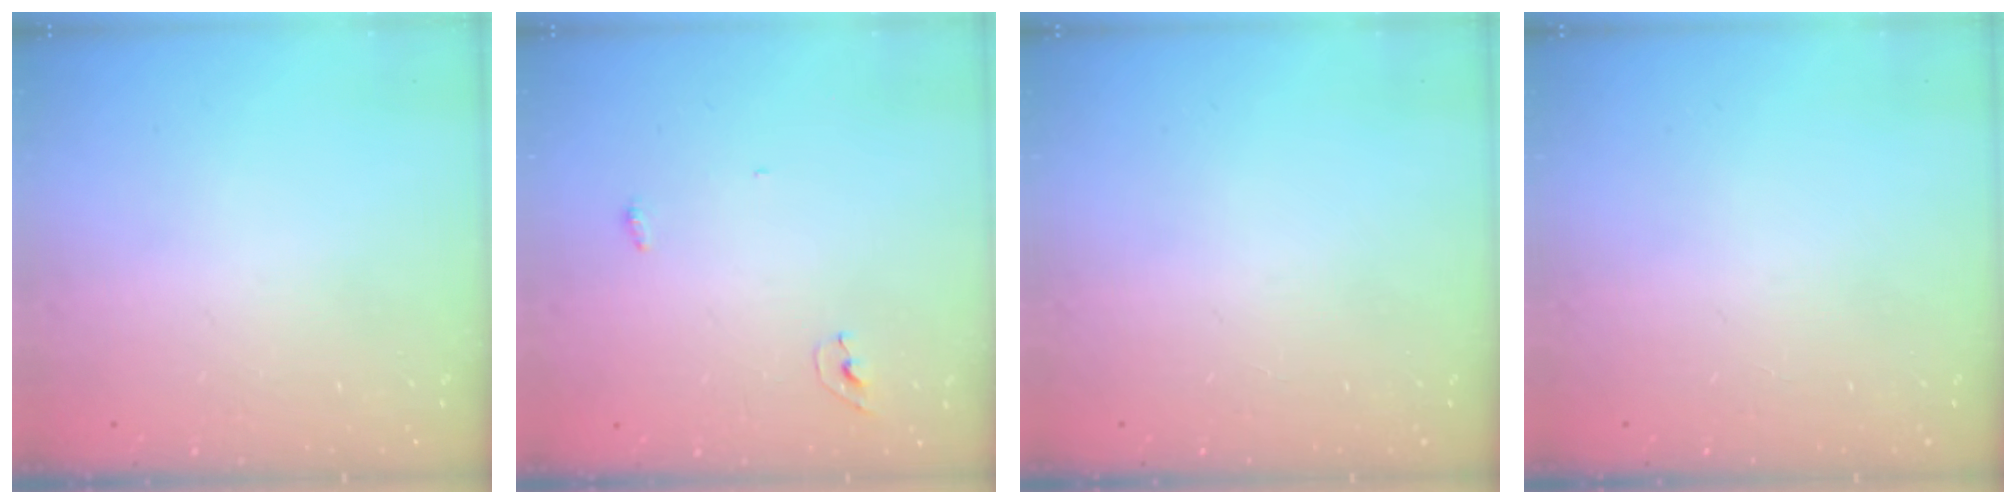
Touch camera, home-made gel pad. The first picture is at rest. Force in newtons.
{"total": 5.6, "press": 3.9, "slide": 4.1}
{"total": 0.0}
{"total": 0.0}